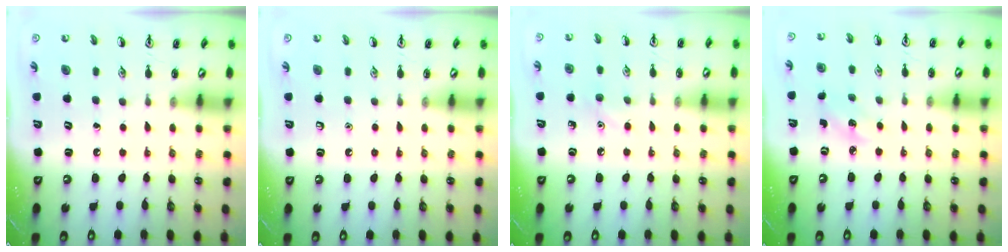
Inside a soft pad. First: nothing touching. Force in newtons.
{"total": 0.0}
{"total": 5.7, "press": 5.5, "slide": 1.8}
{"total": 2.5, "press": 2.4, "slide": 0.9}